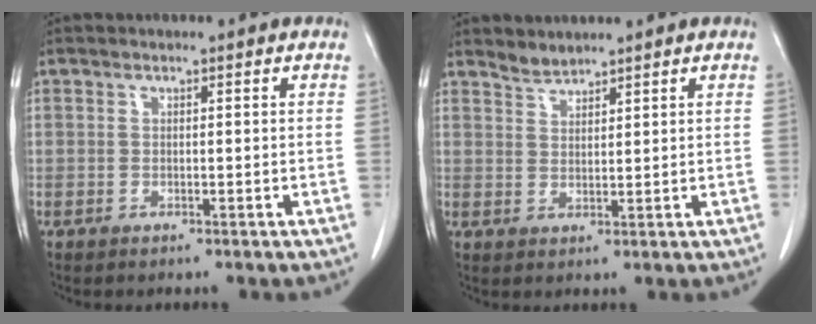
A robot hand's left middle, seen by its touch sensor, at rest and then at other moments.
{"total": 2.2, "force": [2.2, 0.2, 0.0], "torque": [0.000, 0.000, 0.043]}